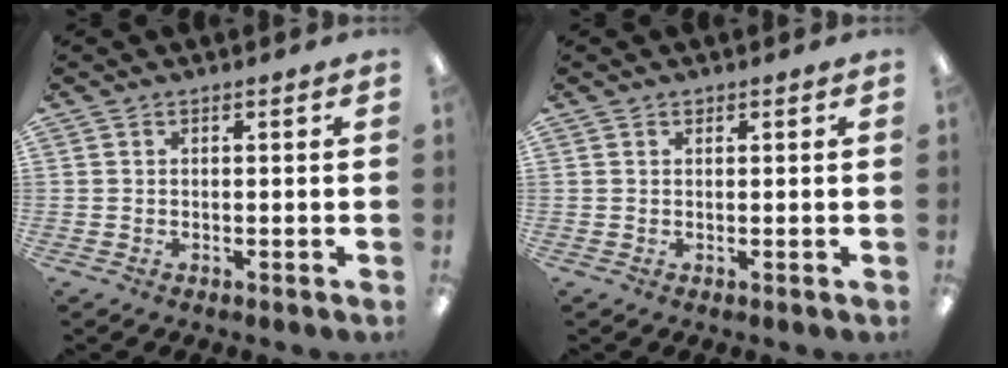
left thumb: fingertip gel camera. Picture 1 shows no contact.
{"total": 0.5, "force": [0.4, 0.3, 0.1], "torque": [-0.002, 0.002, 0.007]}